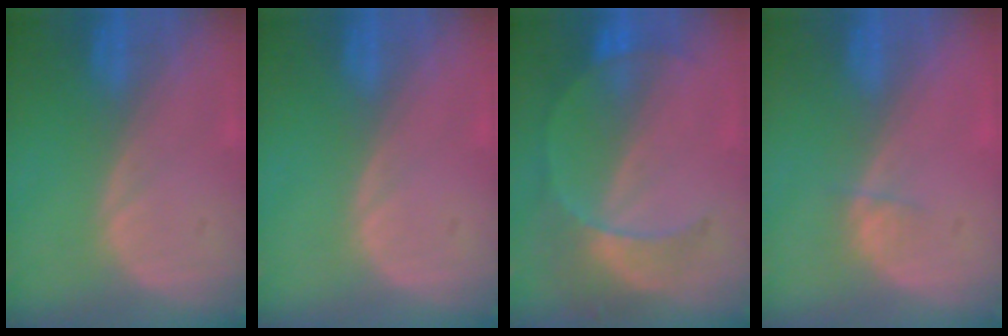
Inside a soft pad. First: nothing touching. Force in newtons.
{"total": 0.0}
{"total": 7.8, "press": 6.7, "slide": 3.9}
{"total": 1.1, "press": 1.0, "slide": 0.4}